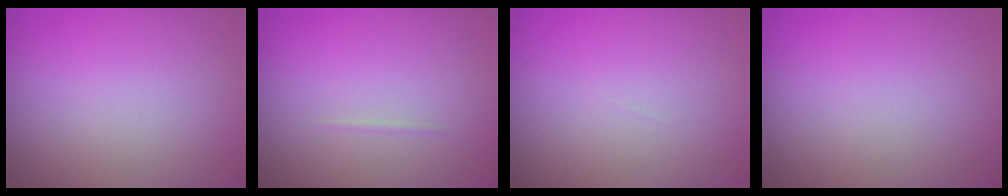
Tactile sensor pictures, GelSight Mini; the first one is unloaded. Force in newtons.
{"total": 0.6, "press": 0.6, "slide": 0.2}
{"total": 0.0}
{"total": 0.0}